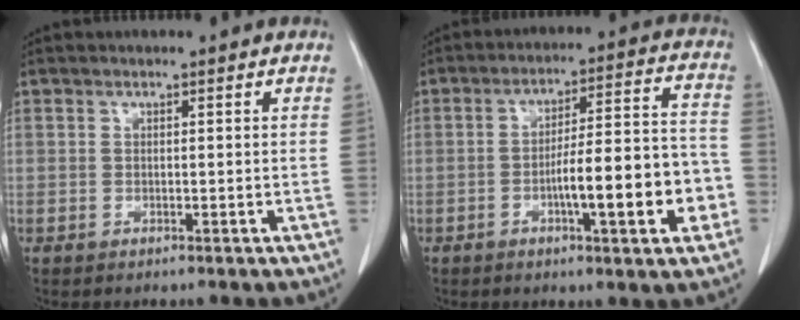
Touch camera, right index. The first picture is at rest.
{"total": 13.6, "force": [-4.0, 2.1, 12.8], "torque": [-0.189, 0.021, -0.058]}